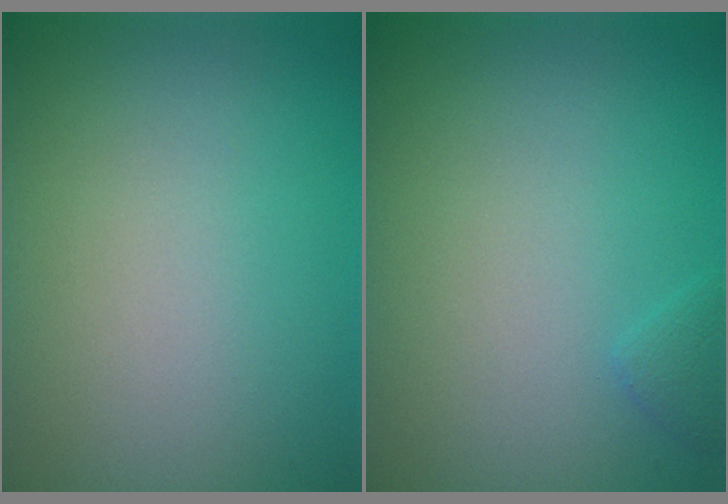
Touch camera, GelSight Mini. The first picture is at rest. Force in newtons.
{"total": 0.7, "press": 0.7, "slide": 0.1}